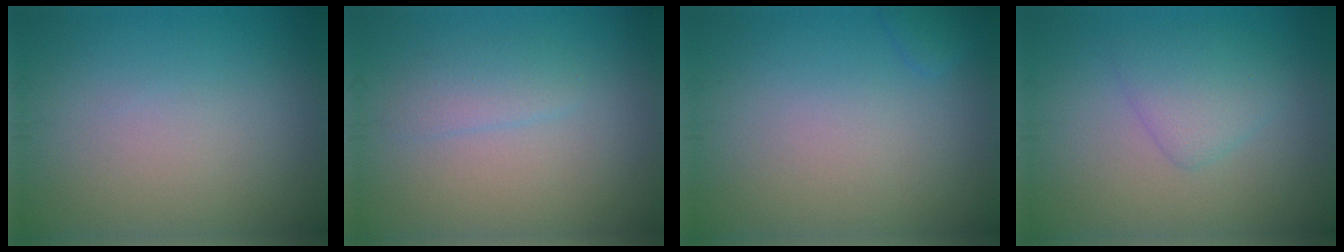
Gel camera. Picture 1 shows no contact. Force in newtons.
{"total": 1.8, "press": 1.8, "slide": 0.0}
{"total": 0.8, "press": 0.8, "slide": 0.1}
{"total": 2.5, "press": 2.5, "slide": 0.1}